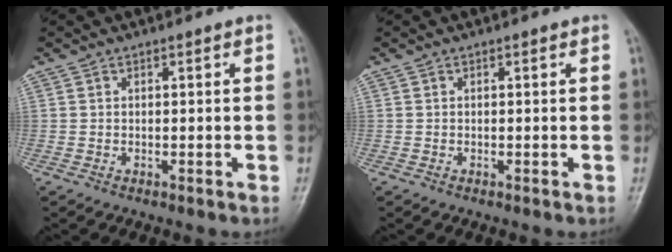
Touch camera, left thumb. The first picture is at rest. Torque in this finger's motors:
{"motor_torque": [0.00, 0.00, -0.08, -0.03, 0.00]}